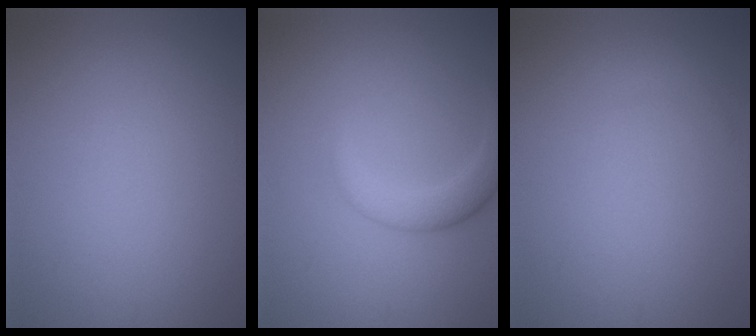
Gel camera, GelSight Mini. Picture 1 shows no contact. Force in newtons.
{"total": 2.7, "press": 2.7, "slide": 0.2}
{"total": 0.5, "press": 0.5, "slide": 0.0}